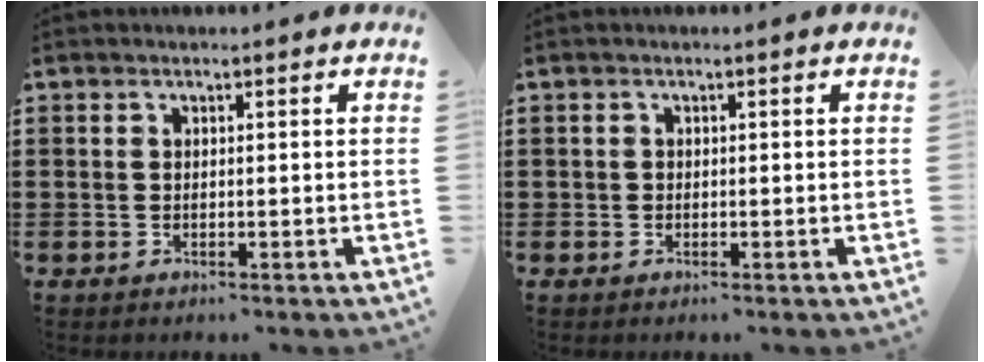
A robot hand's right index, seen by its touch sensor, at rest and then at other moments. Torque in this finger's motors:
{"motor_torque": [0.00, 0.05, -0.02, 0.01]}